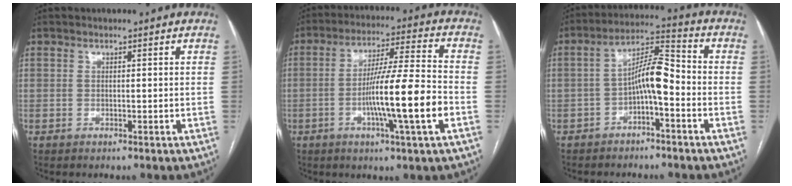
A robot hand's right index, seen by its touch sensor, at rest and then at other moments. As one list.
[{"total": 13.5, "force": [-3.8, -0.5, 13.0], "torque": [-0.225, -0.004, -0.068]}, {"total": 7.7, "force": [-2.1, 1.6, 7.2], "torque": [-0.129, 0.028, -0.038]}]